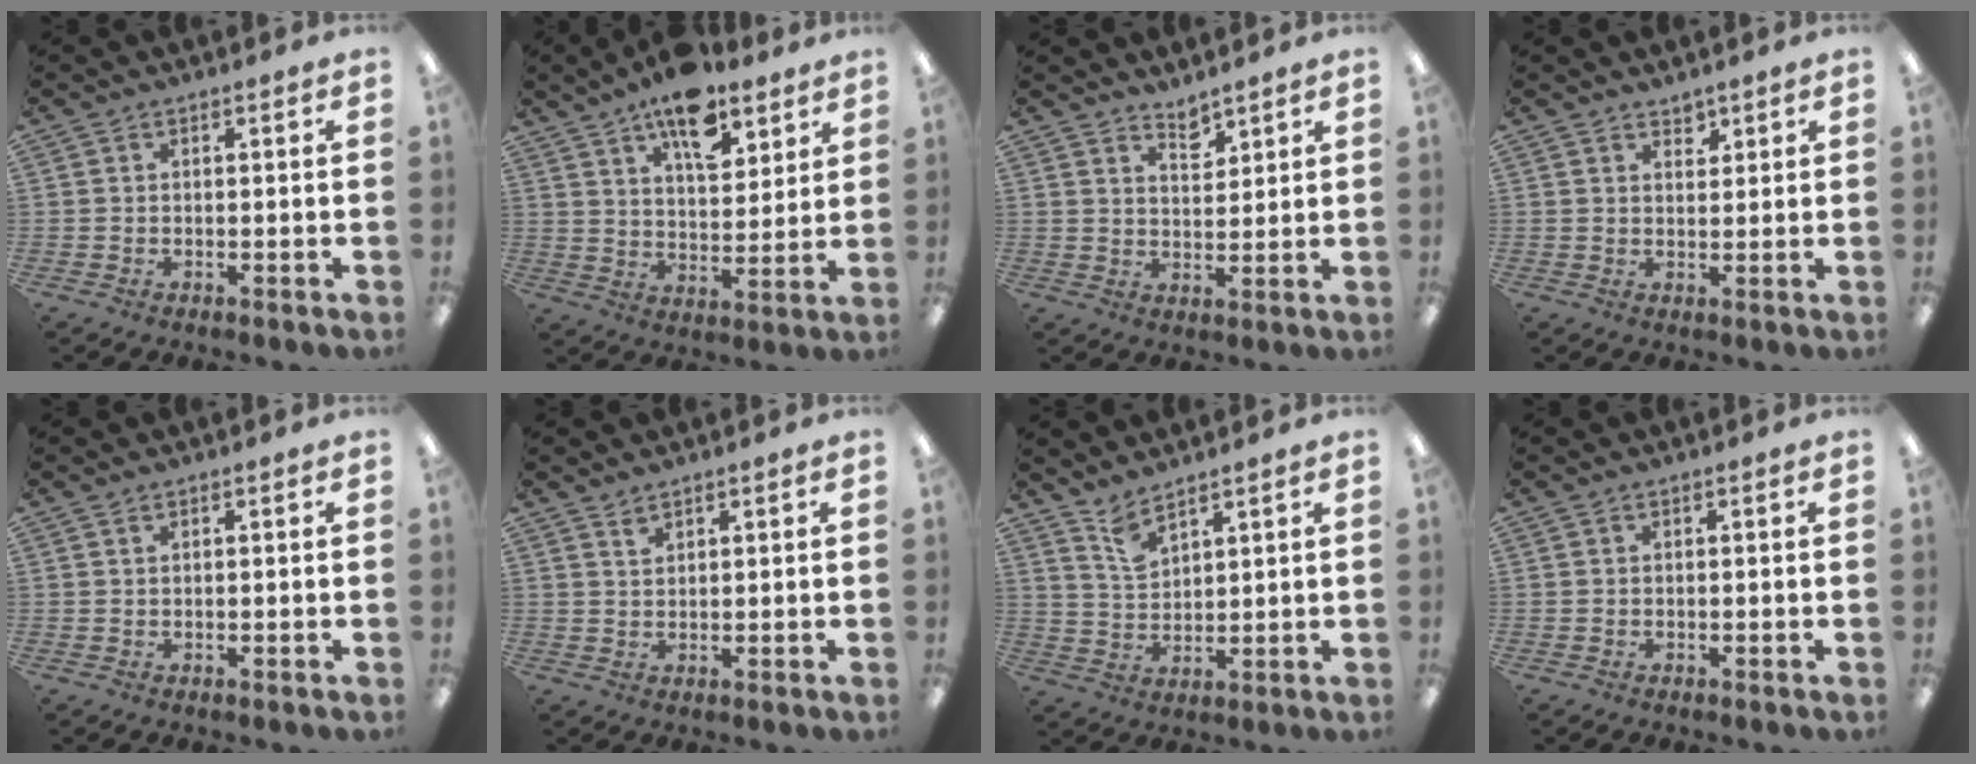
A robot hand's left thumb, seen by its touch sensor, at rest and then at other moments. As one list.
[{"total": 13.8, "force": [9.4, 6.4, 7.8], "torque": [-0.111, -0.047, 0.162]}, {"total": 4.2, "force": [3.9, 1.2, 0.9], "torque": [-0.010, -0.028, 0.070]}, {"total": 2.2, "force": [2.0, 0.9, 0.3], "torque": [0.009, -0.014, 0.035]}, {"total": 0.5, "force": [0.4, 0.2, 0.4], "torque": [-0.007, 0.003, 0.006]}, {"total": 1.9, "force": [1.7, 0.6, 0.5], "torque": [-0.004, -0.006, 0.032]}, {"total": 5.5, "force": [4.6, 1.8, 2.3], "torque": [-0.057, -0.022, 0.087]}, {"total": 0.0}]